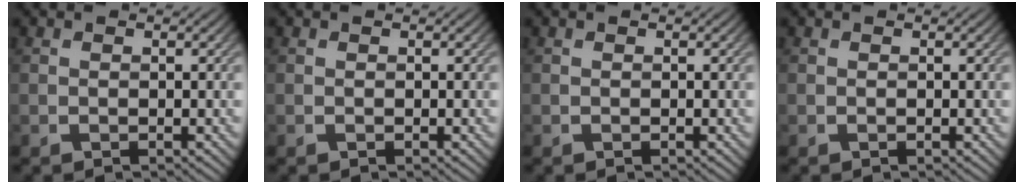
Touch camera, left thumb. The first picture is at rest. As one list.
[{"total": 0.0}, {"total": 0.0}, {"total": 0.0}]